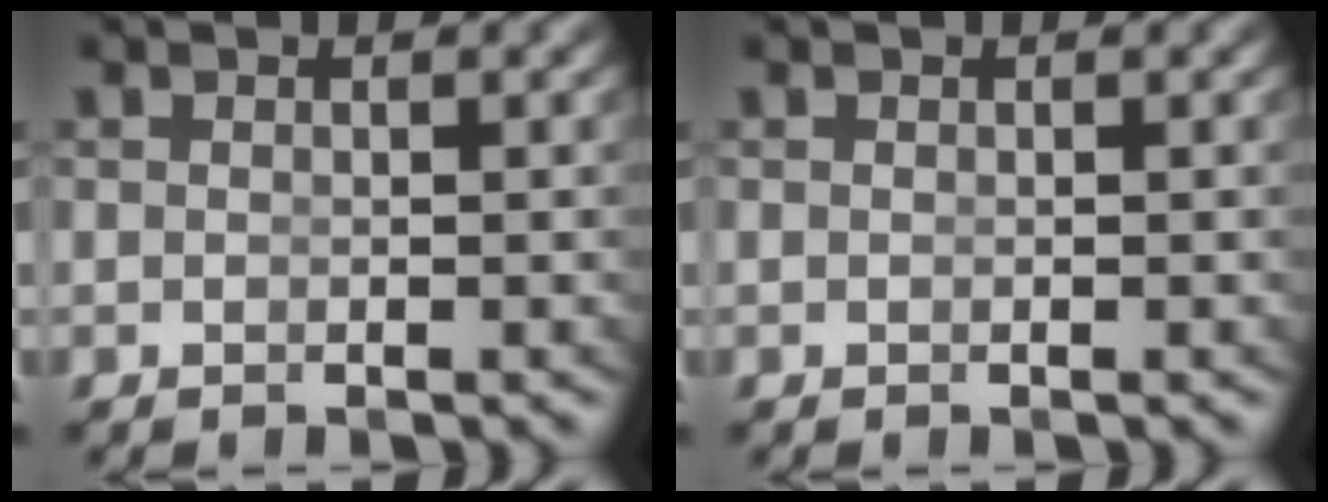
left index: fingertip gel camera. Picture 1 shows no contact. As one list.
[{"total": 0.0}]